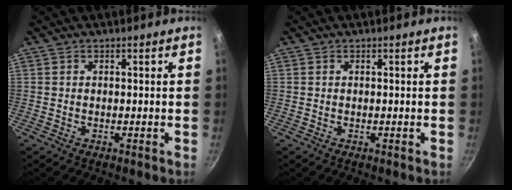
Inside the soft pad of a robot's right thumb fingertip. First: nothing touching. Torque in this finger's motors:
{"motor_torque": [-0.16, 0.15, 0.00, 0.00, 0.01]}